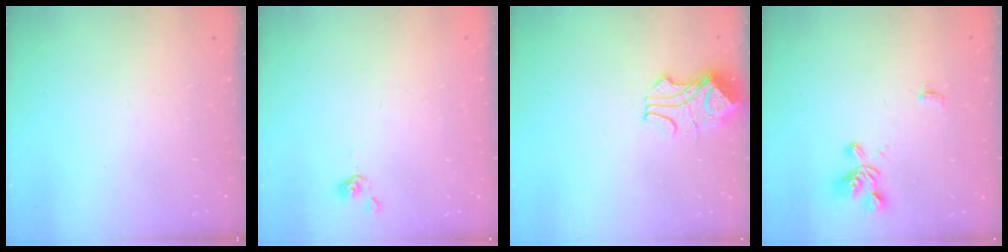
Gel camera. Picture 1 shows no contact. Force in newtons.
{"total": 0.0}
{"total": 3.8, "press": 3.7, "slide": 0.9}
{"total": 2.0, "press": 1.6, "slide": 1.2}